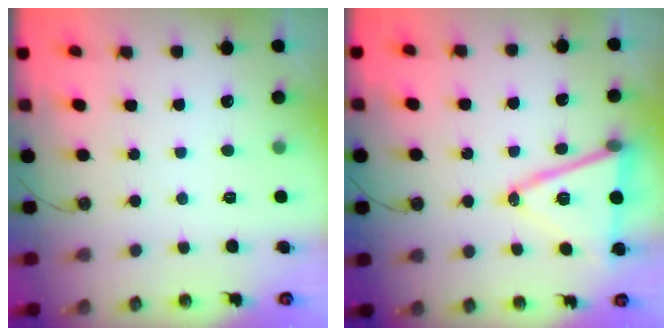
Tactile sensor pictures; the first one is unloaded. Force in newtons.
{"total": 14.9, "press": 14.5, "slide": 3.5}